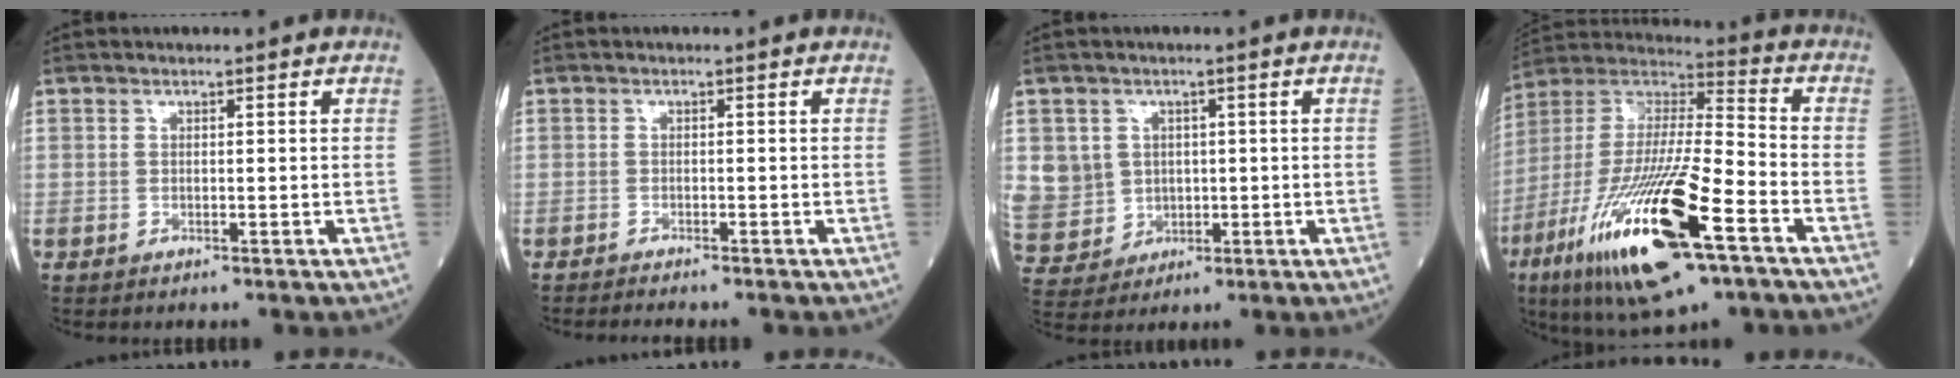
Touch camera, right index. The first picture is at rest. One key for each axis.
{"total": 2.4, "fx": -2.2, "fy": -0.1, "fz": 0.8, "tx": -0.015, "ty": -0.004, "tz": -0.032}
{"total": 9.6, "fx": 1.1, "fy": 9.3, "fz": 2.1, "tx": -0.070, "ty": 0.029, "tz": 0.042}
{"total": 25.1, "fx": -11.7, "fy": 4.6, "fz": 21.7, "tx": -0.450, "ty": -0.055, "tz": -0.208}